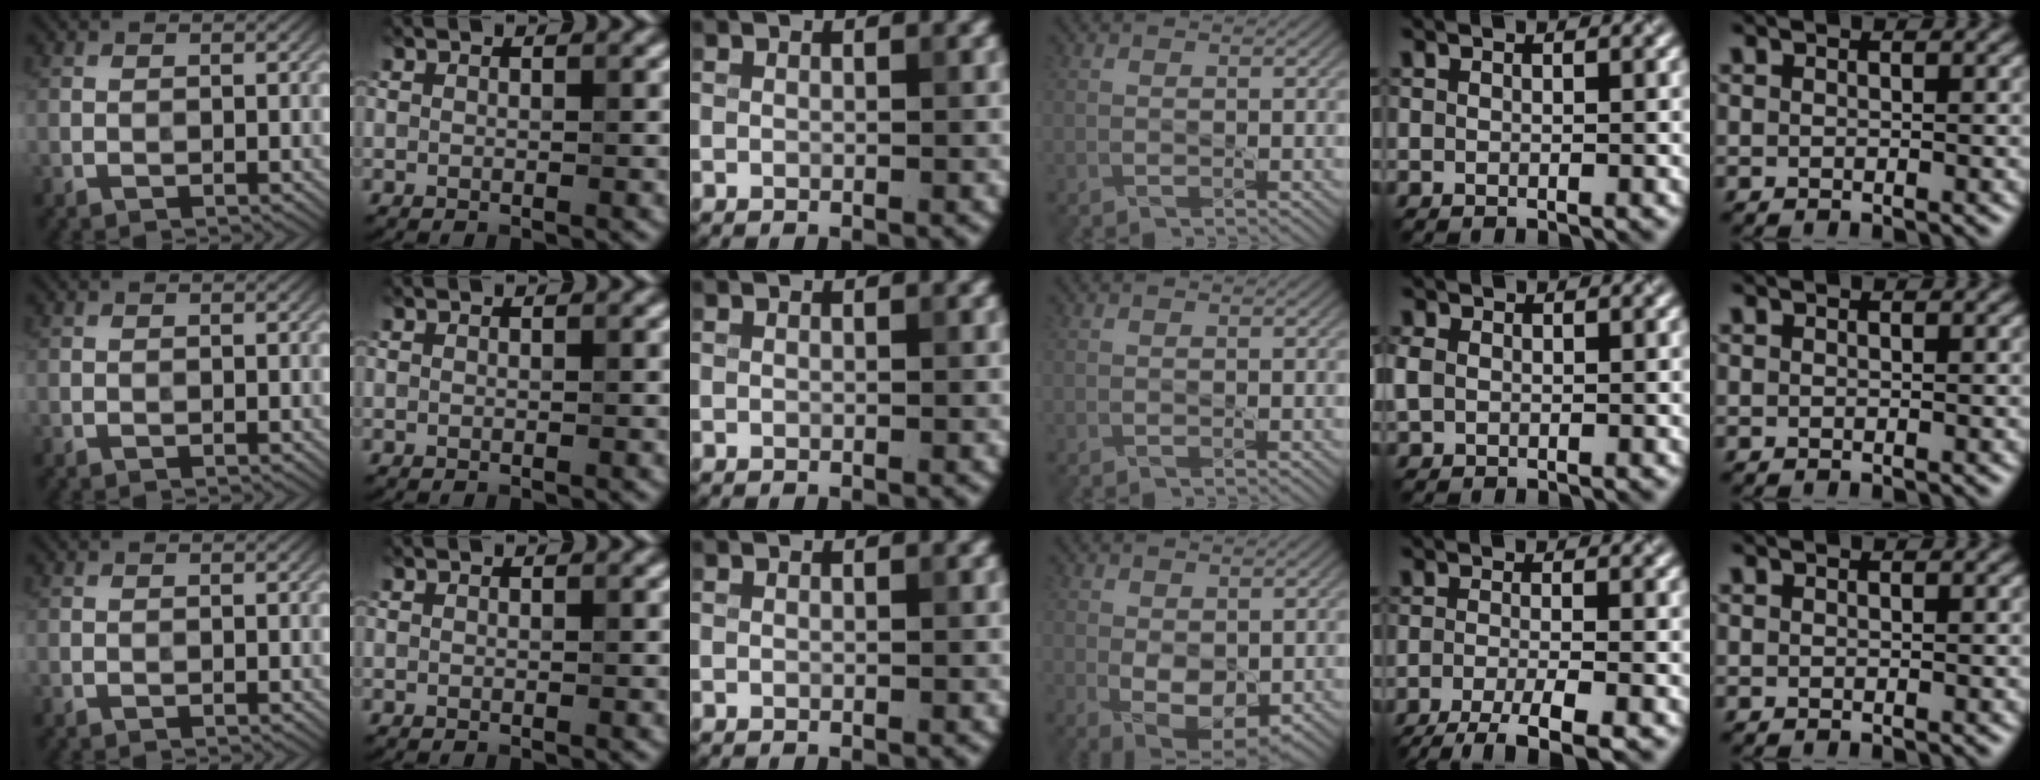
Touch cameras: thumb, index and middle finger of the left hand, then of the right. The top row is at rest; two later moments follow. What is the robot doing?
{"motion": "dispense", "object": "pipette"}